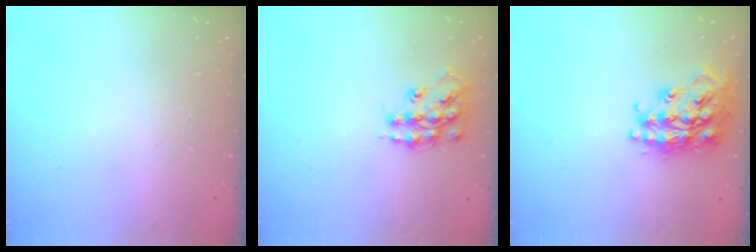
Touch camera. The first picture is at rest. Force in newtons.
{"total": 13.7, "press": 13.7, "slide": 0.9}
{"total": 21.9, "press": 21.8, "slide": 1.8}